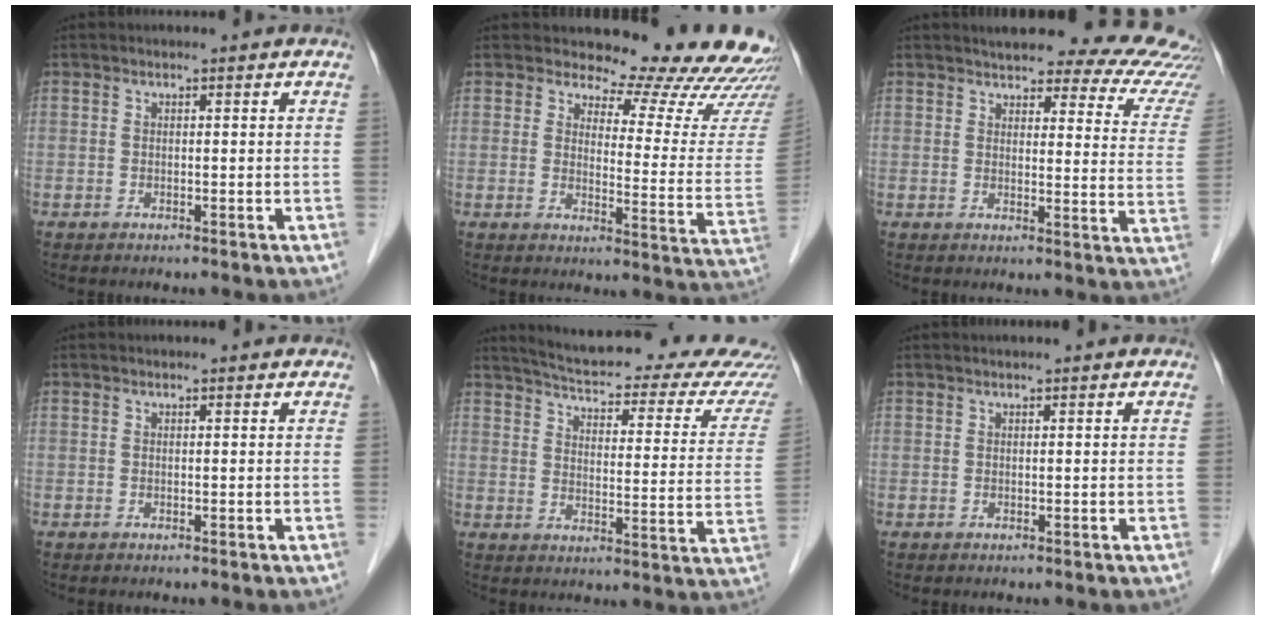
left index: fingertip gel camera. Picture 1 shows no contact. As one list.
[{"total": 19.0, "force": [18.3, 2.8, 4.3], "torque": [-0.035, -0.126, 0.182]}, {"total": 17.9, "force": [16.7, 3.2, 5.6], "torque": [-0.042, -0.056, 0.162]}, {"total": 0.6, "force": [0.5, 0.2, 0.3], "torque": [-0.009, 0.012, 0.006]}, {"total": 24.1, "force": [21.9, 4.0, 9.2], "torque": [-0.119, -0.055, 0.251]}, {"total": 0.7, "force": [0.5, -0.1, 0.4], "torque": [-0.004, 0.011, 0.012]}]